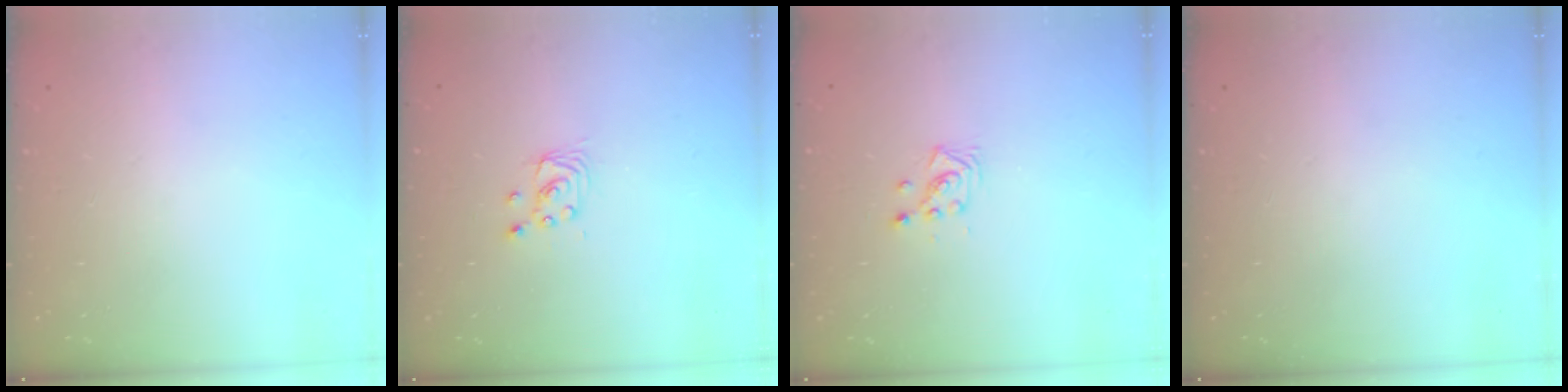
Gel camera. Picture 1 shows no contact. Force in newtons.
{"total": 2.7, "press": 2.7, "slide": 0.2}
{"total": 3.6, "press": 3.6, "slide": 0.0}
{"total": 0.0}